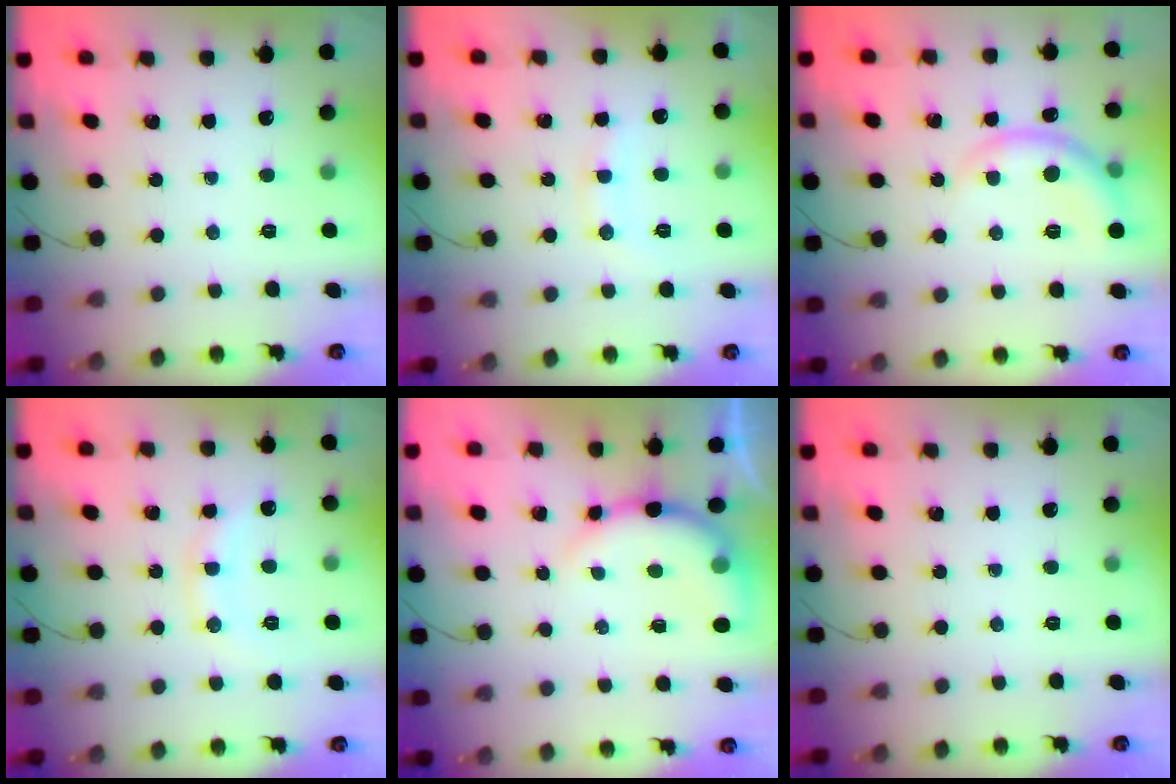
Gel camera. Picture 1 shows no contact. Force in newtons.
{"total": 7.4, "press": 7.3, "slide": 0.9}
{"total": 6.7, "press": 6.7, "slide": 0.9}
{"total": 9.1, "press": 9.1, "slide": 0.7}
{"total": 9.0, "press": 8.9, "slide": 1.2}
{"total": 0.0}